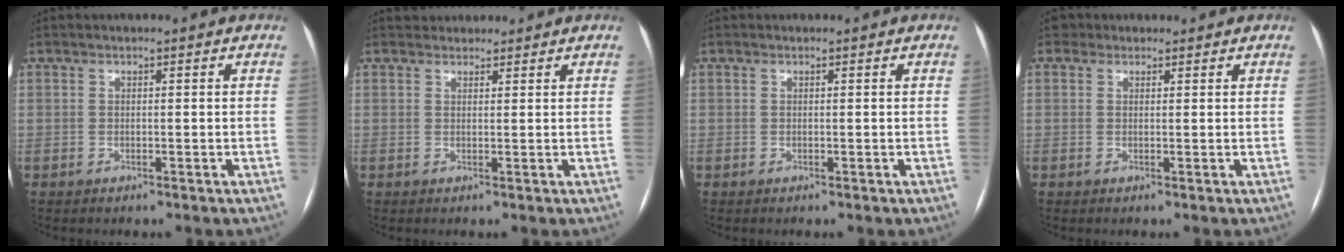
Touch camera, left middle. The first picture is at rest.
{"total": 2.8, "force": [2.6, 1.1, 0.0], "torque": [0.007, 0.021, 0.038]}
{"total": 0.0}
{"total": 2.0, "force": [1.2, 1.5, 0.0], "torque": [0.005, 0.017, 0.015]}